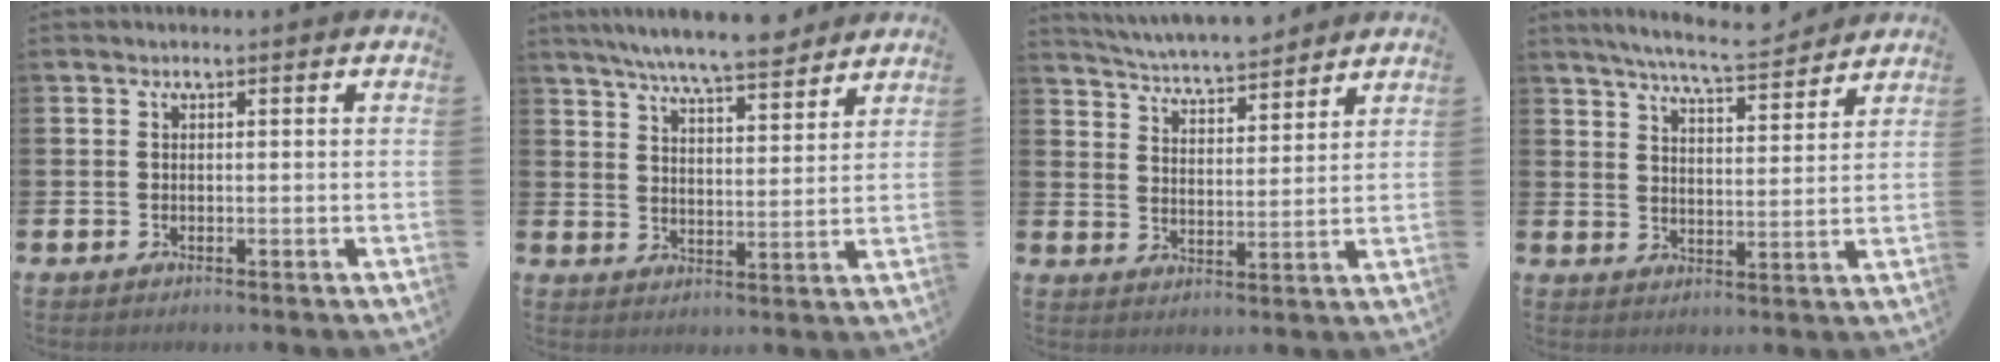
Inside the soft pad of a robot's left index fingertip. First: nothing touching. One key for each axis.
{"total": 7.5, "fx": 7.1, "fy": 0.5, "fz": 2.4, "tx": -0.066, "ty": -0.034, "tz": 0.126}
{"total": 5.4, "fx": 5.4, "fy": 0.4, "fz": 0.6, "tx": -0.039, "ty": -0.036, "tz": 0.095}
{"total": 6.9, "fx": 6.6, "fy": 0.2, "fz": 1.9, "tx": -0.051, "ty": -0.037, "tz": 0.116}